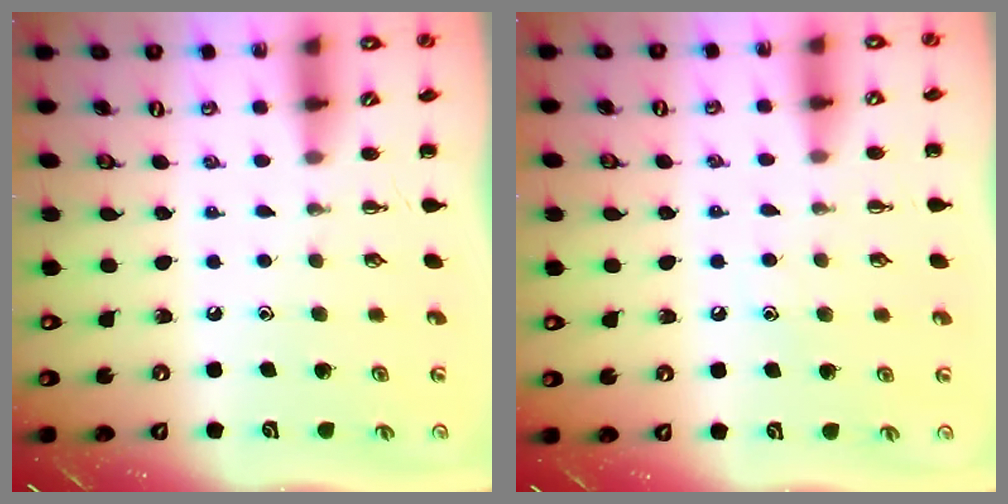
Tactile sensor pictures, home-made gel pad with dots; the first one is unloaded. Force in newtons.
{"total": 6.4, "press": 6.2, "slide": 1.4}